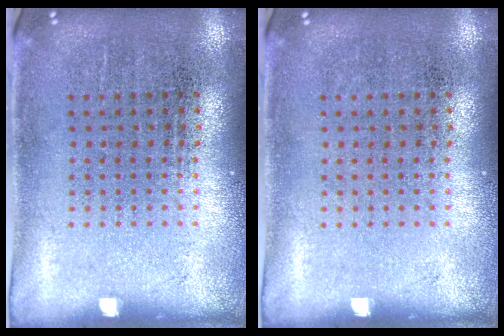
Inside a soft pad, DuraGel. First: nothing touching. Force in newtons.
{"total": 0.0}